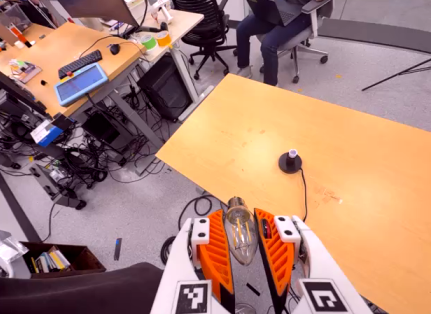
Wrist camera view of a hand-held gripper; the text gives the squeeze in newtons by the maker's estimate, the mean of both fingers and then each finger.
{"total": 15.3, "left": 16.7, "right": 13.9}